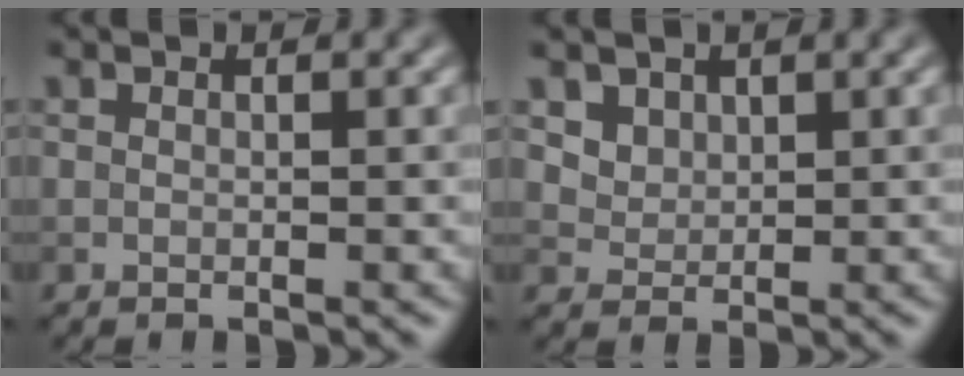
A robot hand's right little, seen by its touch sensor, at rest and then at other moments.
{"total": 3.3, "force": [1.9, 2.3, 1.3], "torque": [-0.043, -0.006, 0.053]}